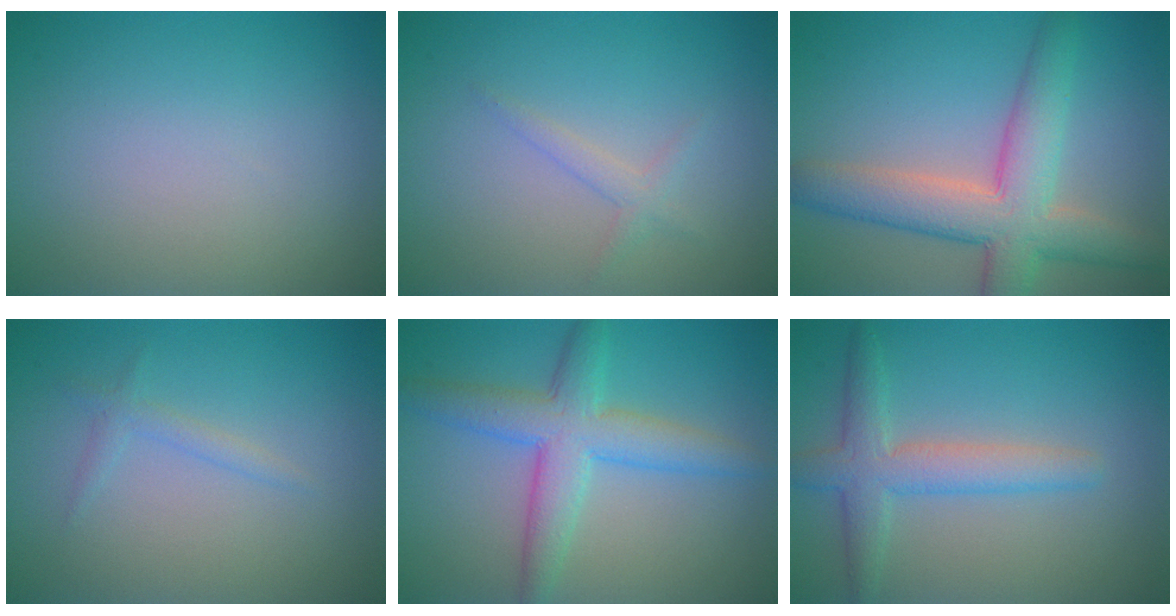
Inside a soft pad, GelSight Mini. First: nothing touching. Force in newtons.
{"total": 1.3, "press": 1.3, "slide": 0.1}
{"total": 7.2, "press": 7.2, "slide": 0.4}
{"total": 1.1, "press": 1.1, "slide": 0.2}
{"total": 5.4, "press": 5.4, "slide": 0.2}
{"total": 3.9, "press": 3.9, "slide": 0.2}